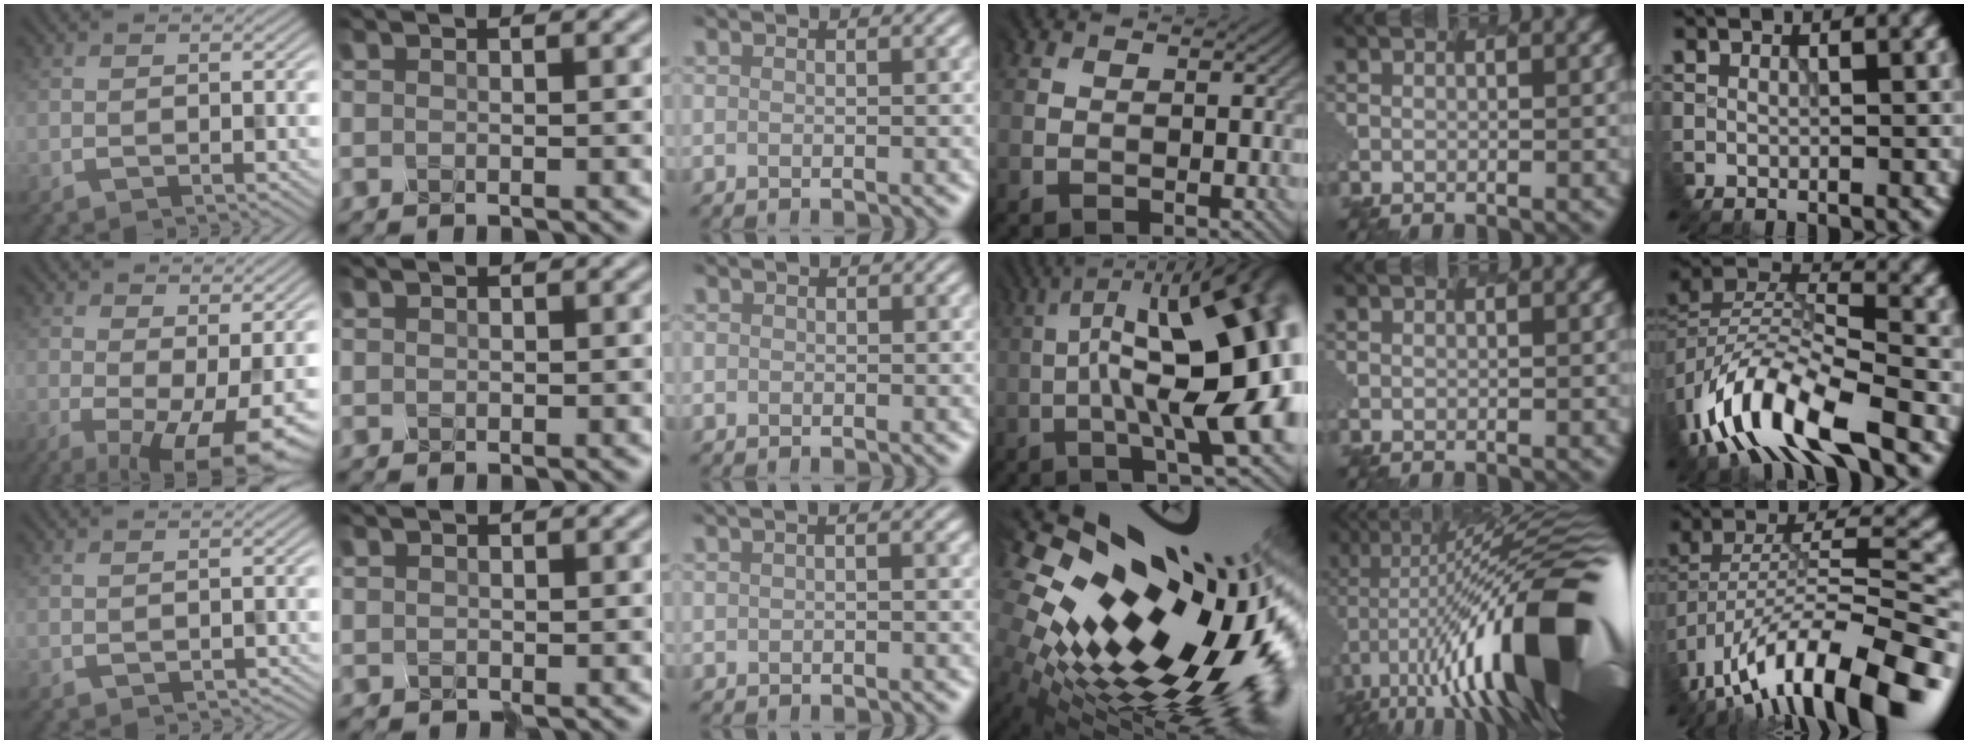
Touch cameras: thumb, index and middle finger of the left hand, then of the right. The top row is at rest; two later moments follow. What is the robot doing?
{"motion": "disassemble", "object": "hinged tin"}